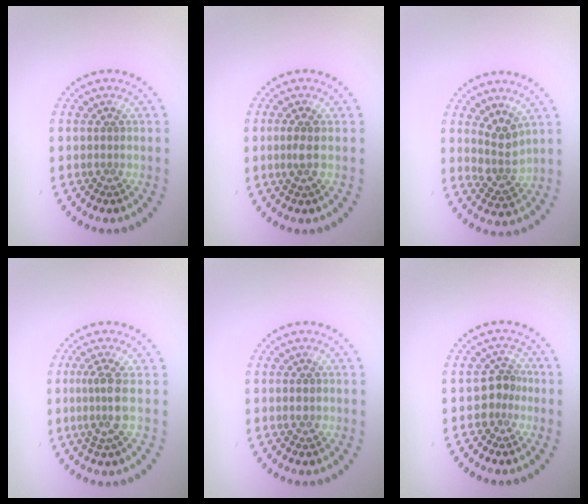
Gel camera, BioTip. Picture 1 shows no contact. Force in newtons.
{"total": 1.5, "press": 1.3, "slide": 0.7}
{"total": 2.7, "press": 2.2, "slide": 1.6}
{"total": 2.6, "press": 2.0, "slide": 1.7}
{"total": 1.0, "press": 1.0, "slide": 0.0}
{"total": 2.2, "press": 1.7, "slide": 1.4}